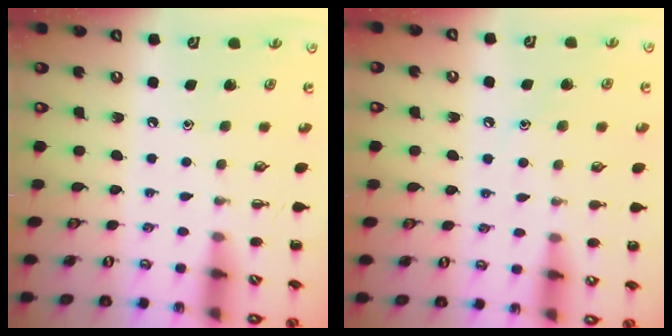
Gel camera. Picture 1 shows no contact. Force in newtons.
{"total": 6.7, "press": 6.5, "slide": 1.7}